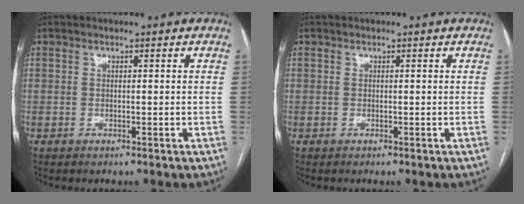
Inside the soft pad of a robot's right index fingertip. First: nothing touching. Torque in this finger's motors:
{"motor_torque": [0.00, 0.00, 0.00, 0.00]}